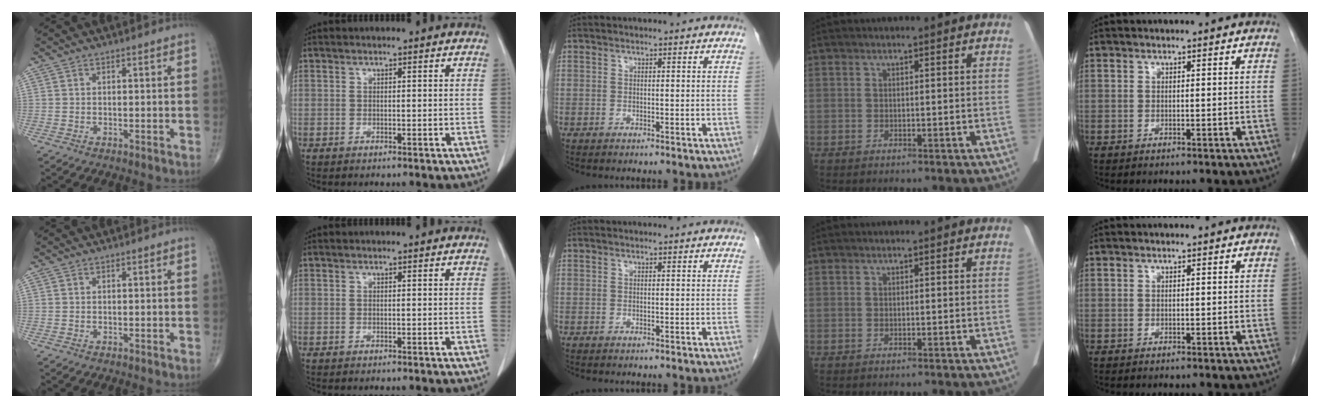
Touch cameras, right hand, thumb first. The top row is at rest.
{}